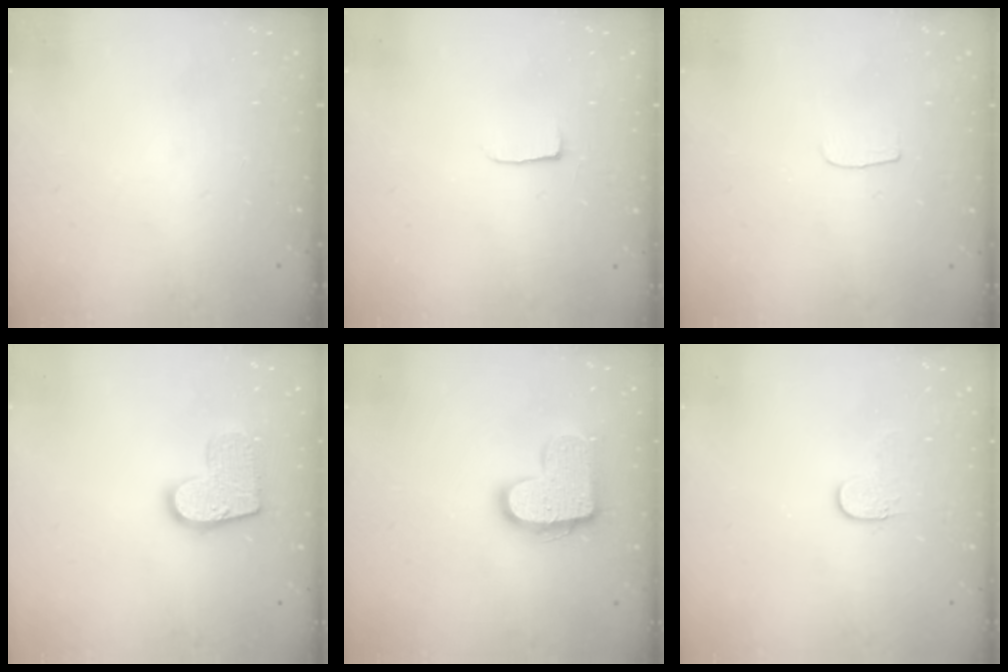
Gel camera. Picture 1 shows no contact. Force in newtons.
{"total": 3.9, "press": 3.9, "slide": 0.5}
{"total": 3.0, "press": 3.0, "slide": 0.3}
{"total": 12.9, "press": 12.9, "slide": 0.8}
{"total": 14.5, "press": 14.5, "slide": 0.8}
{"total": 3.9, "press": 3.9, "slide": 0.5}